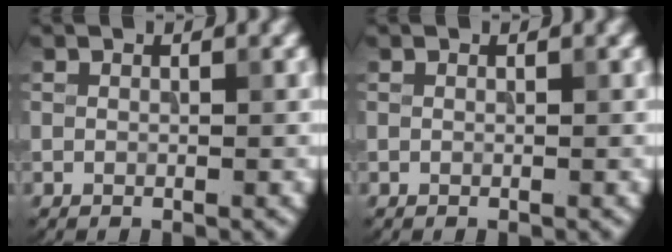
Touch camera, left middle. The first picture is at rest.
{"total": 0.0}